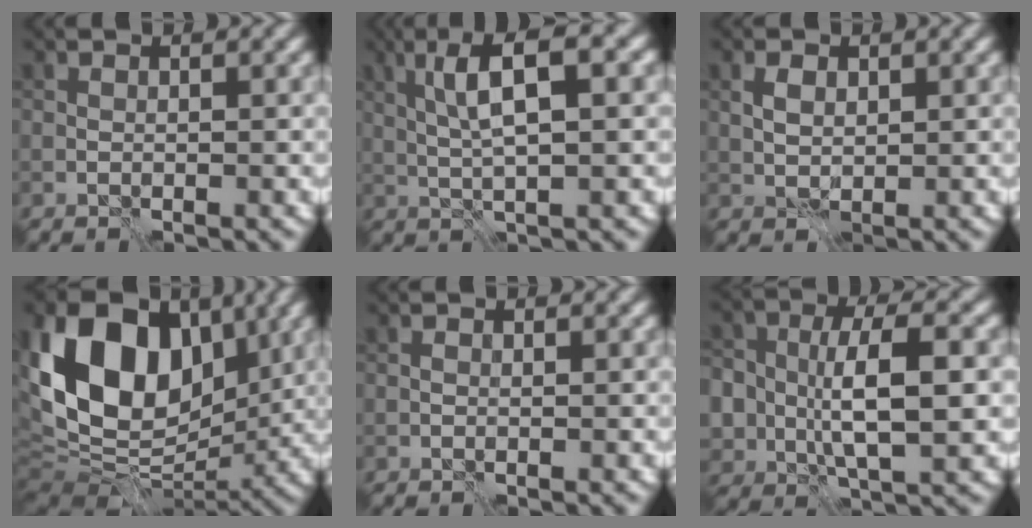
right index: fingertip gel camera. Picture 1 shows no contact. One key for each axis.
{"total": 6.0, "fx": 1.8, "fy": 1.2, "fz": 5.6, "tx": -0.108, "ty": 0.012, "tz": 0.033}
{"total": 1.6, "fx": 0.8, "fy": 1.0, "fz": 1.0, "tx": -0.023, "ty": 0.001, "tz": 0.016}
{"total": 15.8, "fx": 3.8, "fy": 10.9, "fz": 10.8, "tx": -0.205, "ty": 0.020, "tz": 0.064}
{"total": 0.0}
{"total": 7.6, "fx": 0.0, "fy": 4.6, "fz": 6.1, "tx": -0.118, "ty": -0.004, "tz": 0.001}